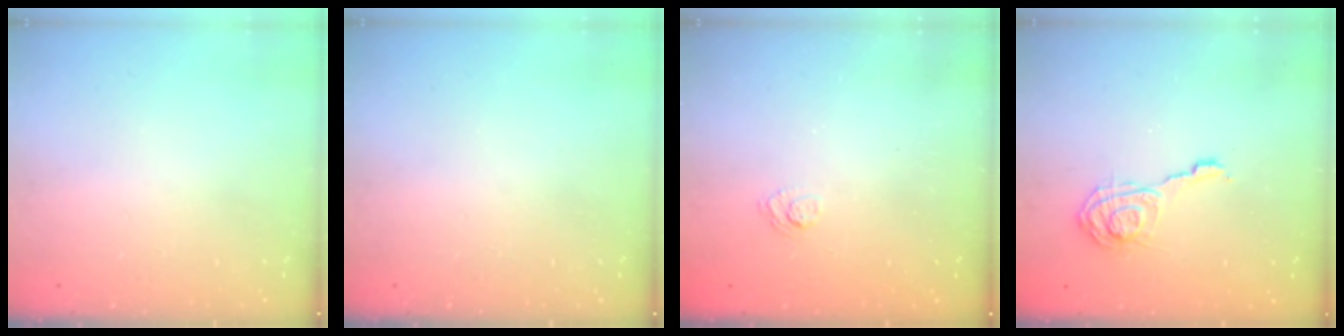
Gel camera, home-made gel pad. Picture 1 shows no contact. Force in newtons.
{"total": 0.0}
{"total": 3.2, "press": 3.0, "slide": 1.1}
{"total": 9.0, "press": 8.9, "slide": 0.6}